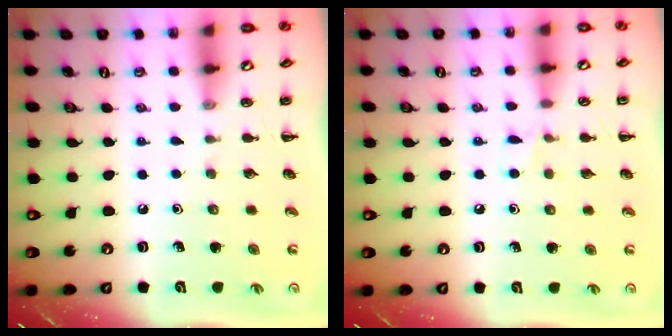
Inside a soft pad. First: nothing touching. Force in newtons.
{"total": 3.6, "press": 3.4, "slide": 1.1}